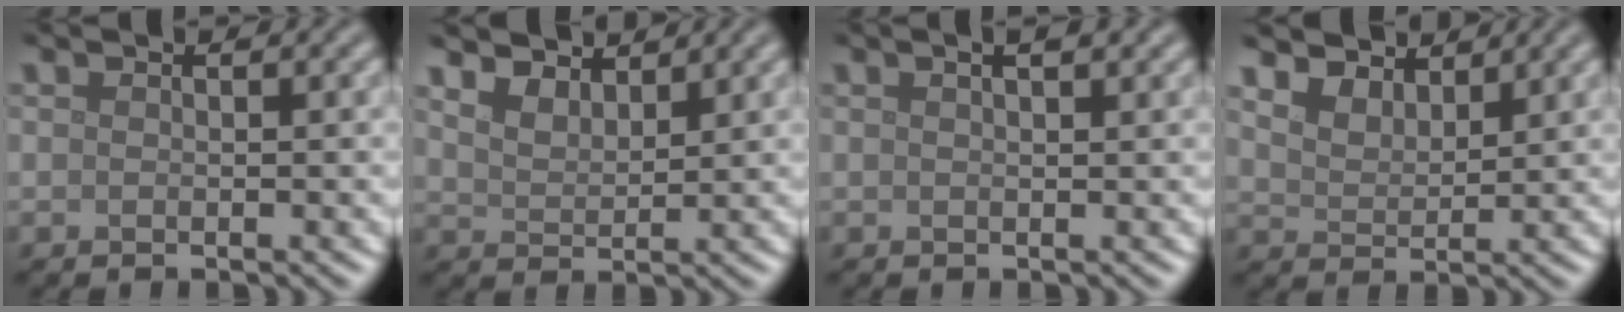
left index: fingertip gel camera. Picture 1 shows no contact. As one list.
[{"total": 5.0, "force": [4.2, 1.9, 2.1], "torque": [-0.059, 0.010, 0.062]}, {"total": 2.9, "force": [1.7, 1.2, 2.0], "torque": [-0.009, 0.008, 0.002]}, {"total": 4.7, "force": [4.1, 1.9, 1.5], "torque": [-0.056, -0.004, 0.070]}]